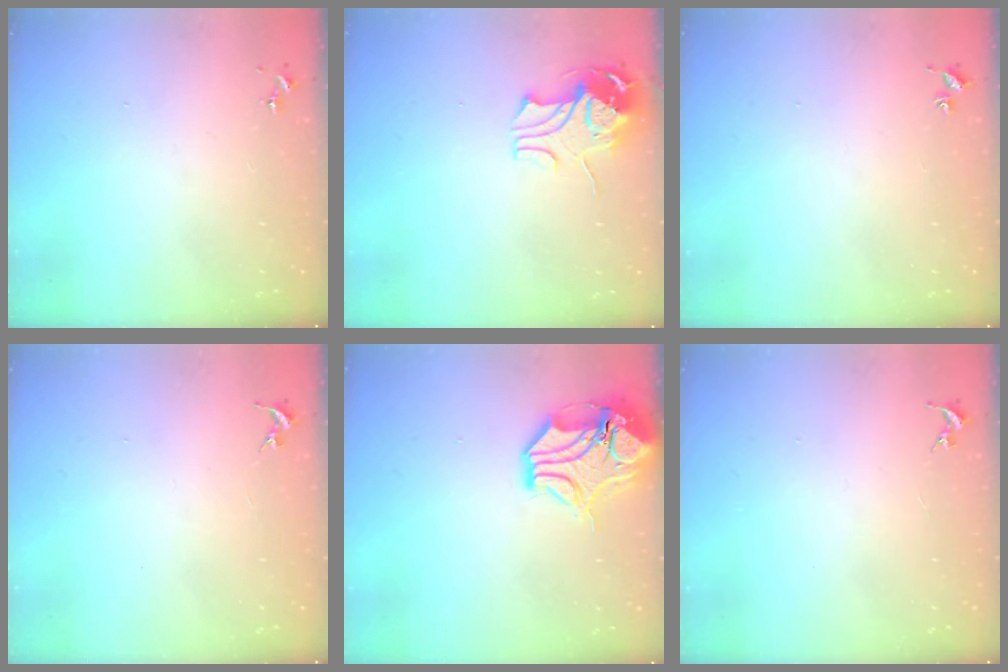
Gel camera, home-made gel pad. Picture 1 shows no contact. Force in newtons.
{"total": 9.8, "press": 9.7, "slide": 1.2}
{"total": 1.8, "press": 1.8, "slide": 0.2}
{"total": 0.0}
{"total": 15.1, "press": 14.9, "slide": 2.5}
{"total": 0.0}